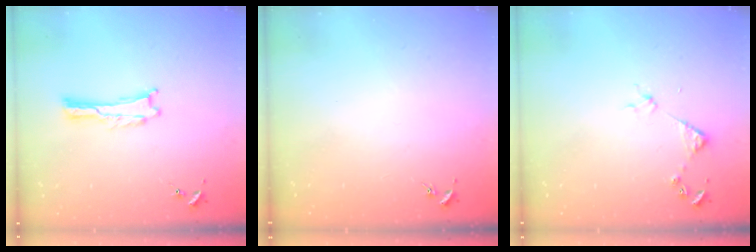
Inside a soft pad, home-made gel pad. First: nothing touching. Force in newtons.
{"total": 0.0}
{"total": 3.7, "press": 3.7, "slide": 0.2}